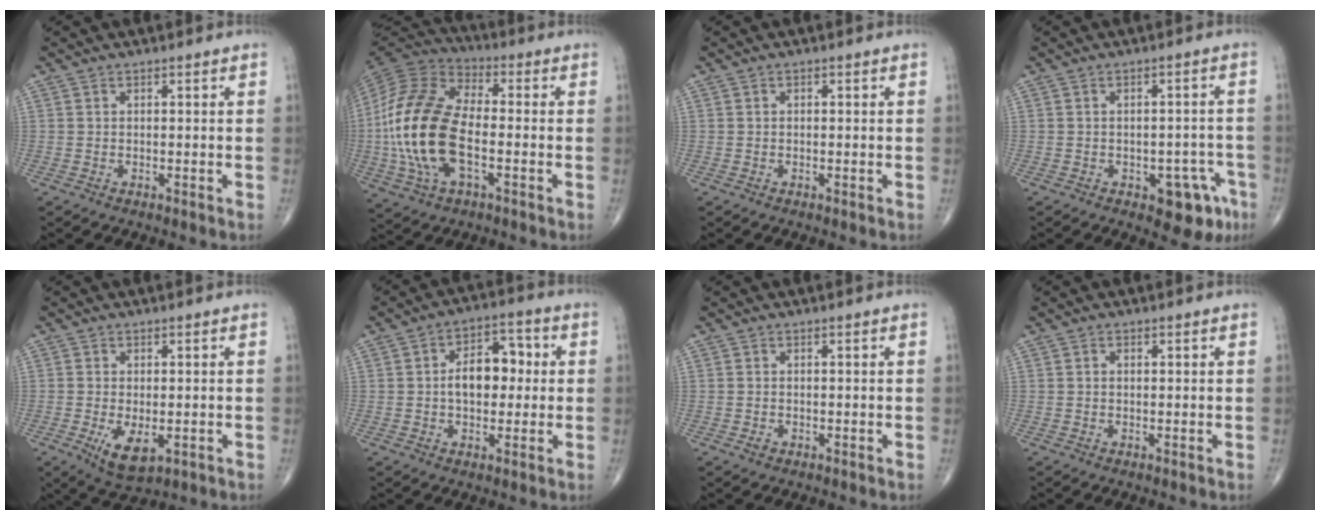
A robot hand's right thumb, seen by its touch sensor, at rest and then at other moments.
{"total": 21.0, "force": [-3.1, 10.9, 17.6], "torque": [-0.371, 0.017, -0.061]}
{"total": 0.6, "force": [0.1, 0.4, 0.4], "torque": [-0.006, 0.002, 0.002]}
{"total": 8.3, "force": [-4.1, 4.3, 5.8], "torque": [-0.035, 0.027, -0.044]}
{"total": 6.3, "force": [-1.7, 3.2, 5.2], "torque": [-0.087, -0.013, -0.021]}
{"total": 9.9, "force": [0.4, 6.3, 7.6], "torque": [-0.089, 0.025, -0.001]}
{"total": 0.9, "force": [-0.4, 0.7, 0.4], "torque": [-0.005, 0.003, -0.005]}
{"total": 0.7, "force": [0.1, 0.5, 0.5], "torque": [-0.009, 0.002, 0.001]}